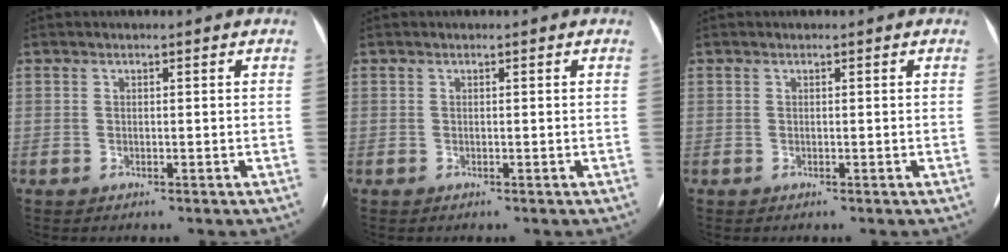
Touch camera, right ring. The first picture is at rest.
{"total": 0.0}
{"total": 0.0}